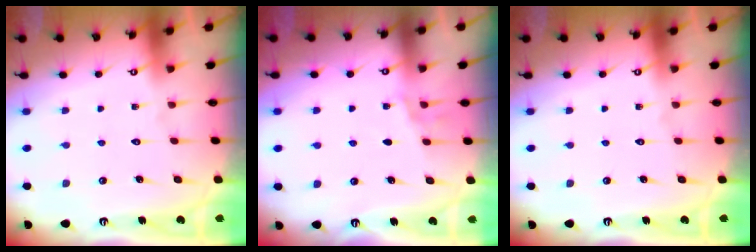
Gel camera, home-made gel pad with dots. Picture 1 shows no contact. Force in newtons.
{"total": 4.7, "press": 4.0, "slide": 2.4}
{"total": 0.0}